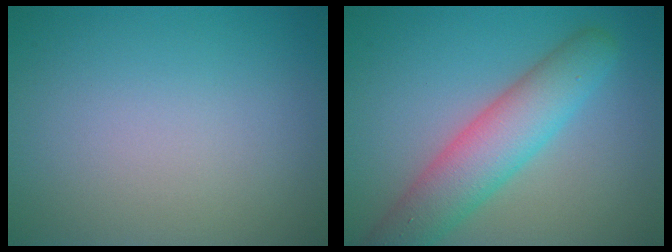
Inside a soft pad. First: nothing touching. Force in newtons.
{"total": 6.2, "press": 6.2, "slide": 0.3}